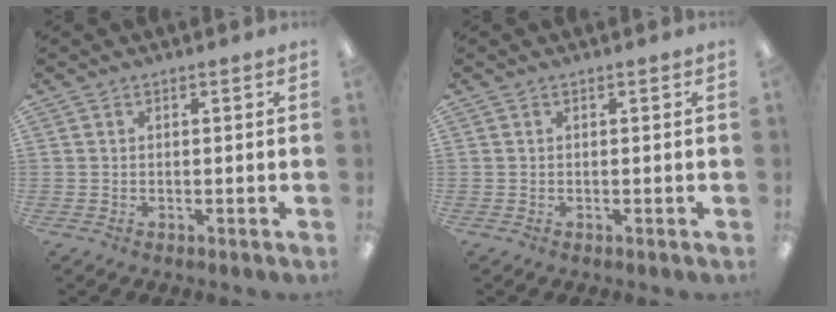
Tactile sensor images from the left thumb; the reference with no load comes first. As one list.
[{"total": 0.0}]